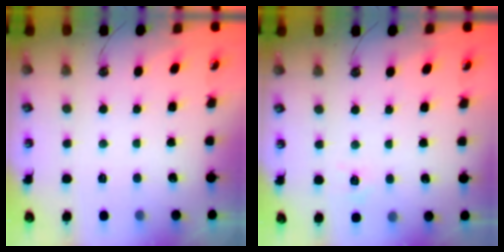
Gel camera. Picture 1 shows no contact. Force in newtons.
{"total": 5.3, "press": 5.3, "slide": 0.5}